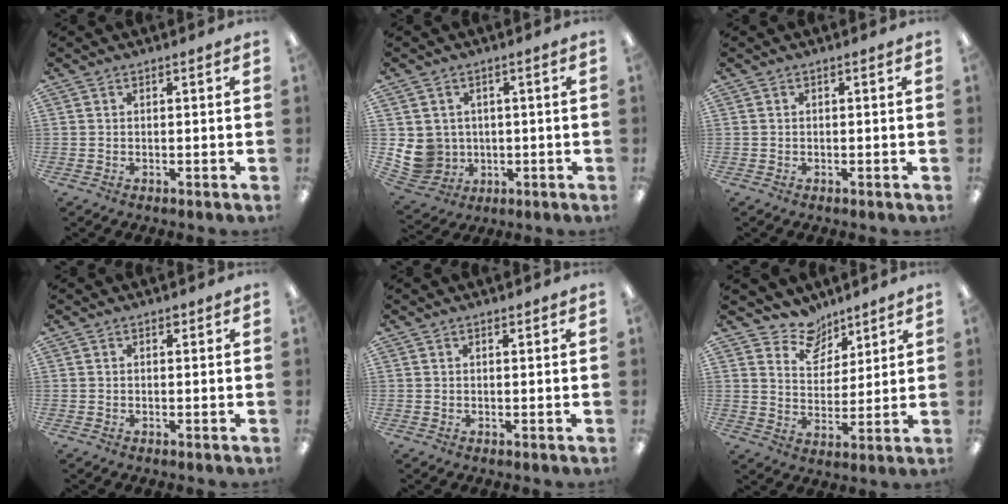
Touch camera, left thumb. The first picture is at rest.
{"total": 7.7, "force": [0.5, 7.5, 1.8], "torque": [-0.062, -0.006, 0.018]}
{"total": 0.0}
{"total": 0.8, "force": [0.5, 0.5, 0.3], "torque": [0.001, -0.001, 0.007]}
{"total": 0.8, "force": [0.7, 0.3, 0.2], "torque": [0.003, -0.004, 0.011]}
{"total": 8.9, "force": [7.5, 4.7, 1.1], "torque": [-0.025, -0.055, 0.142]}